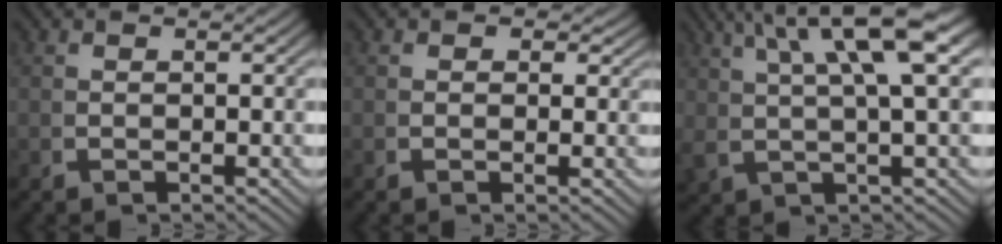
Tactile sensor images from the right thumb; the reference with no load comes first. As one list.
[{"total": 1.9, "force": [0.9, 1.6, 0.7], "torque": [-0.007, -0.004, 0.010]}, {"total": 7.5, "force": [4.2, 2.2, 5.8], "torque": [-0.077, 0.025, 0.065]}]